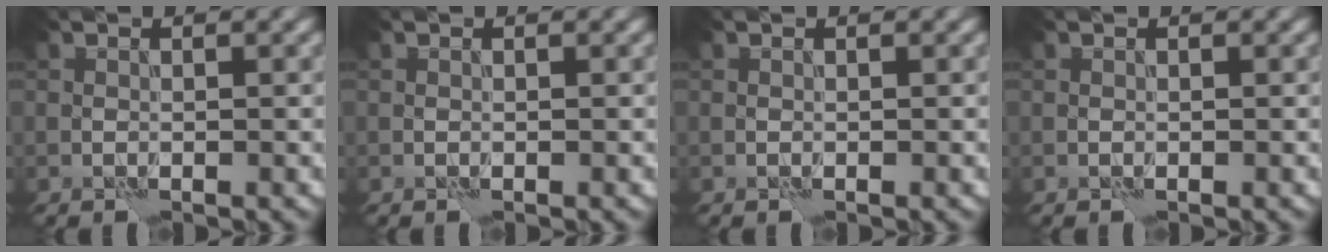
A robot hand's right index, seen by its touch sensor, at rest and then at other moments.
{"total": 0.0}
{"total": 0.0}
{"total": 0.0}